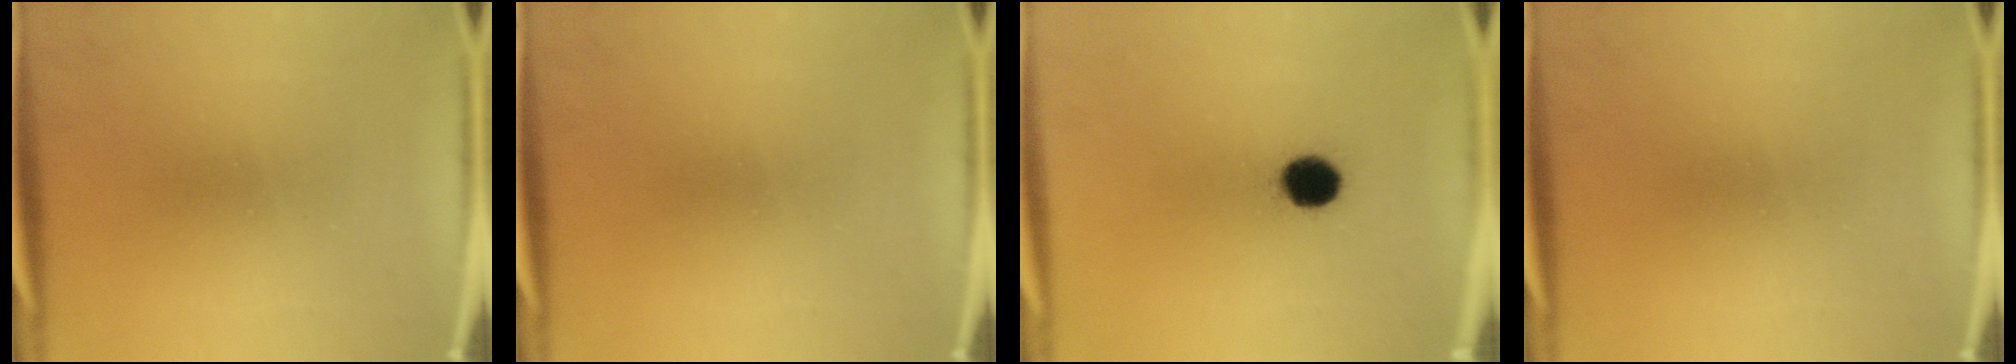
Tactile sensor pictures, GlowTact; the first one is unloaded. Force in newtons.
{"total": 0.0}
{"total": 7.1}
{"total": 0.0}